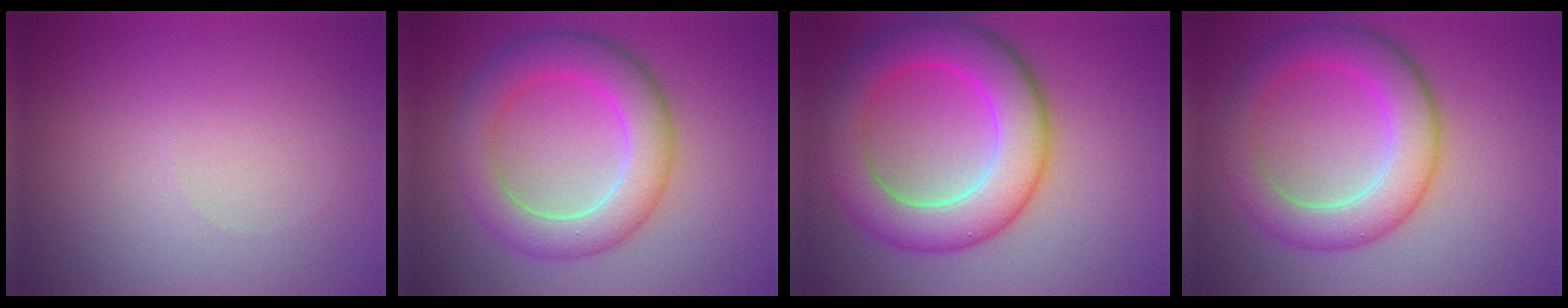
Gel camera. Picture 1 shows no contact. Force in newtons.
{"total": 6.1, "press": 6.1, "slide": 0.5}
{"total": 8.5, "press": 8.5, "slide": 0.6}
{"total": 6.2, "press": 6.2, "slide": 0.1}